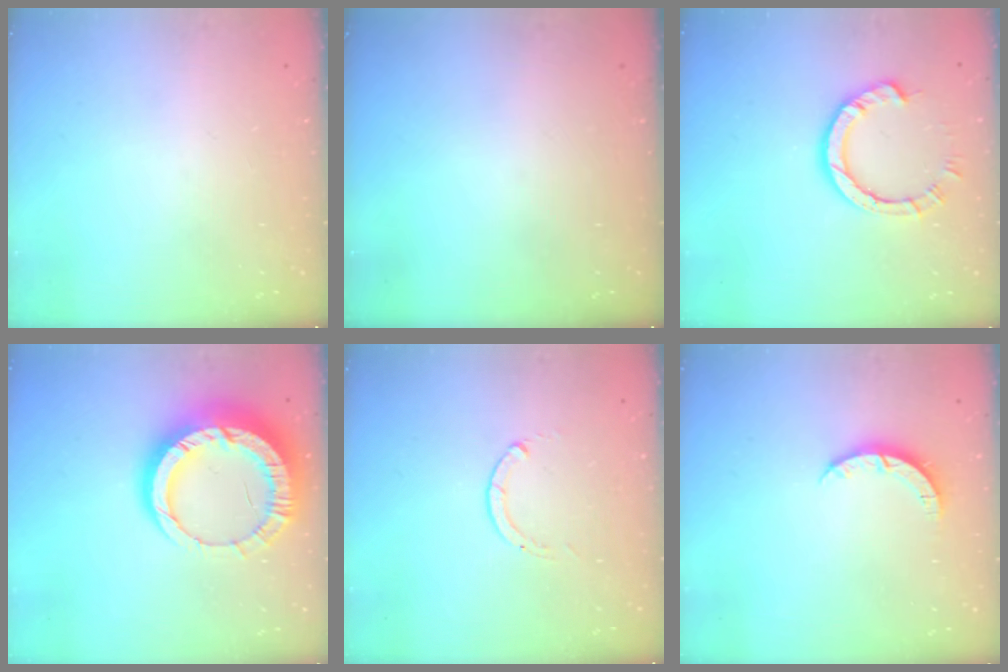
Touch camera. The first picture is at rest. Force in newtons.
{"total": 0.0}
{"total": 7.7, "press": 7.7, "slide": 0.6}
{"total": 17.1, "press": 17.0, "slide": 1.9}
{"total": 0.0}
{"total": 4.0, "press": 4.0, "slide": 0.3}